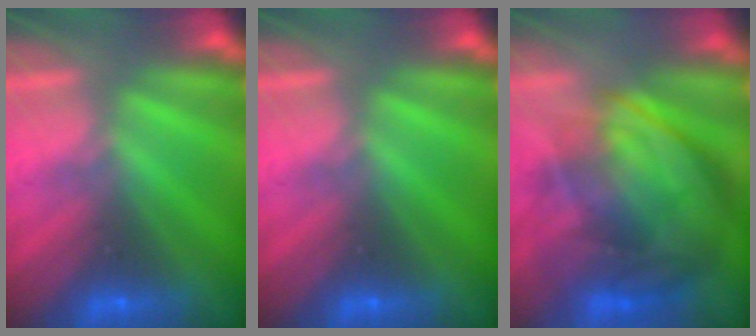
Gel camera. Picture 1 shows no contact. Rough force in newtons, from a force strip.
{"total": 0.0}
{"total": 10.8}